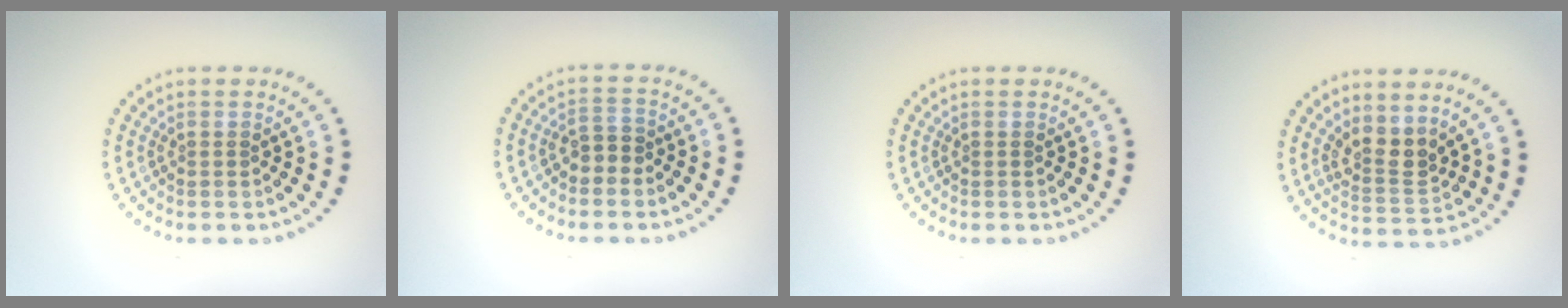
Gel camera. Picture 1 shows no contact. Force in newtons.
{"total": 1.8, "press": 1.7, "slide": 0.8}
{"total": 0.0}
{"total": 2.9, "press": 2.4, "slide": 1.6}